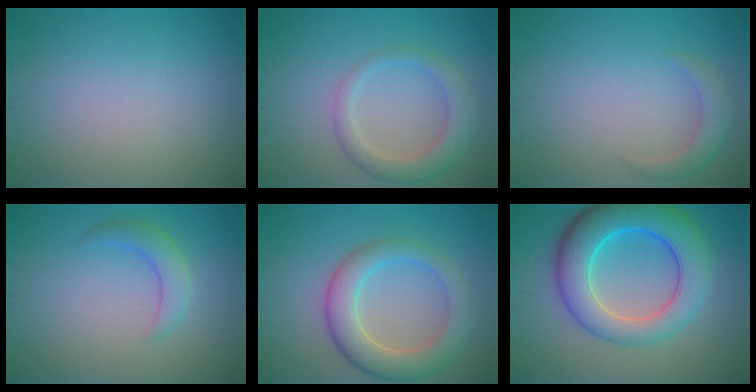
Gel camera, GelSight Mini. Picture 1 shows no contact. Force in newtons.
{"total": 3.6, "press": 3.6, "slide": 0.3}
{"total": 2.1, "press": 2.1, "slide": 0.2}
{"total": 2.5, "press": 2.5, "slide": 0.2}
{"total": 5.8, "press": 5.8, "slide": 0.3}
{"total": 9.4, "press": 9.4, "slide": 0.4}